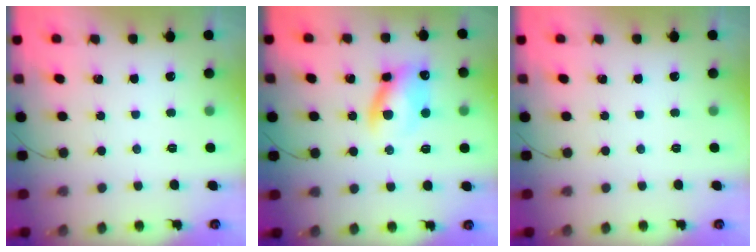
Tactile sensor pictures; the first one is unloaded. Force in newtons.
{"total": 10.8, "press": 10.6, "slide": 2.1}
{"total": 0.0}